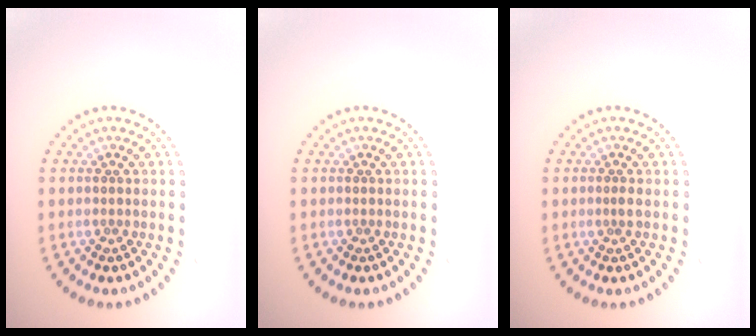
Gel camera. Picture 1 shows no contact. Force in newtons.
{"total": 0.0}
{"total": 0.7, "press": 0.5, "slide": 0.5}